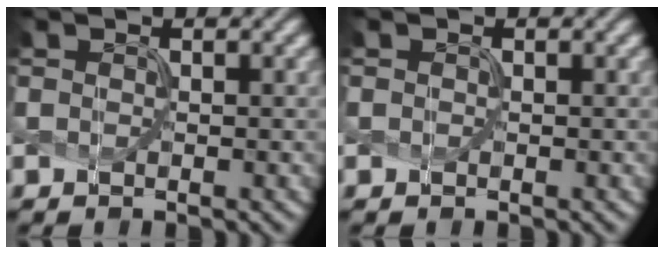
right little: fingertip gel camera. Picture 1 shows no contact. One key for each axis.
{"total": 0.0}